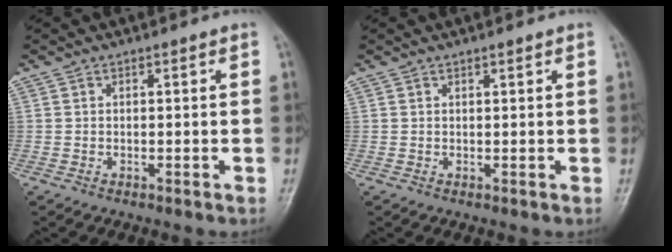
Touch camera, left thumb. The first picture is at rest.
{"total": 0.8, "force": [0.6, 0.1, 0.4], "torque": [-0.007, -0.004, 0.011]}